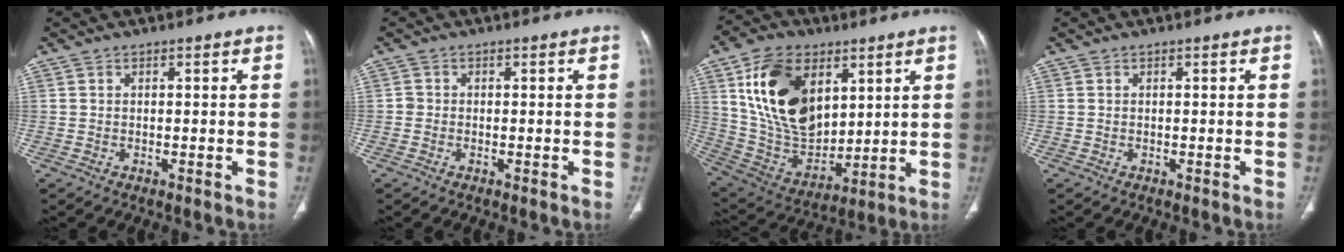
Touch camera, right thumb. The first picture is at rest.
{"total": 0.9, "force": [-0.2, 0.8, 0.3], "torque": [0.000, 0.003, -0.006]}
{"total": 21.5, "force": [7.8, 13.5, 14.8], "torque": [-0.239, -0.032, 0.157]}
{"total": 0.0}